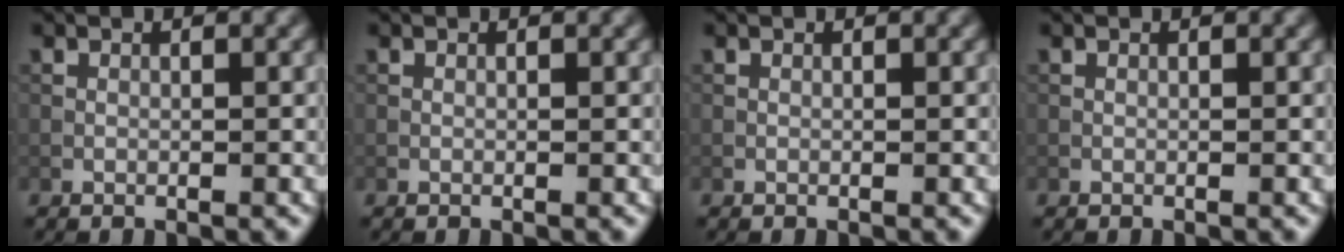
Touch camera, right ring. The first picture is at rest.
{"total": 0.0}
{"total": 0.0}
{"total": 0.0}